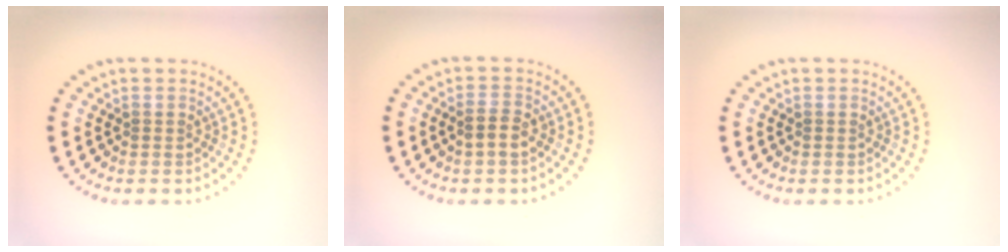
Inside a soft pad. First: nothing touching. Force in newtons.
{"total": 1.8, "press": 1.8, "slide": 0.5}
{"total": 0.0}